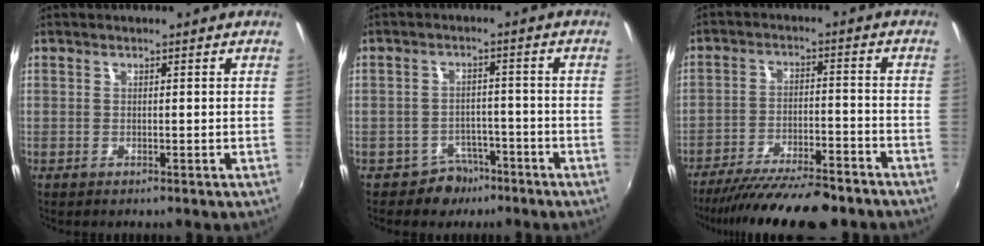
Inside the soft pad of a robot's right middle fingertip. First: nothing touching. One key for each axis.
{"total": 4.9, "fx": -3.5, "fy": 3.5, "fz": 0.2, "tx": -0.008, "ty": 0.021, "tz": -0.051}
{"total": 16.9, "fx": -14.6, "fy": 2.8, "fz": 8.1, "tx": -0.160, "ty": -0.033, "tz": -0.221}